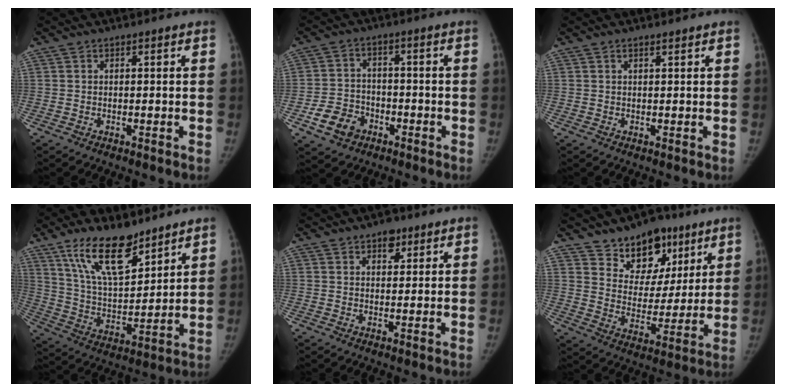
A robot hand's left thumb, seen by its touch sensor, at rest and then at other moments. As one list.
[{"total": 7.4, "force": [-3.8, 5.6, 2.9], "torque": [-0.033, 0.023, -0.064]}, {"total": 0.7, "force": [0.6, 0.2, 0.4], "torque": [-0.005, 0.000, 0.011]}, {"total": 15.8, "force": [10.9, 6.2, 9.6], "torque": [-0.133, -0.064, 0.208]}, {"total": 3.2, "force": [1.9, 2.0, 1.7], "torque": [-0.002, -0.007, 0.026]}, {"total": 14.1, "force": [9.3, 9.1, 5.5], "torque": [-0.026, -0.048, 0.152]}]